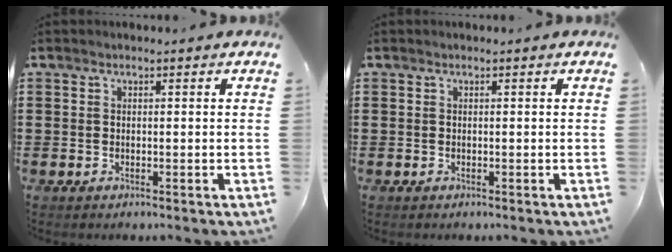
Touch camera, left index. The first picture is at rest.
{"total": 0.0}